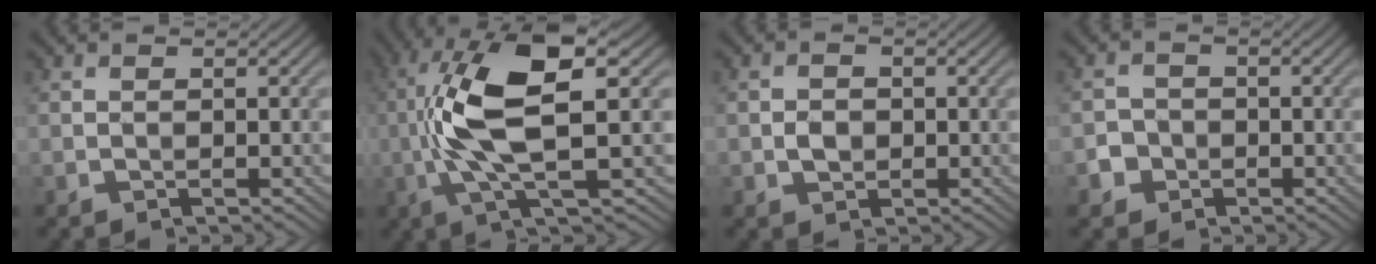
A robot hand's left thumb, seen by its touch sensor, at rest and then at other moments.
{"total": 11.9, "force": [0.4, 3.5, 11.4], "torque": [-0.240, 0.015, 0.005]}
{"total": 2.0, "force": [-0.5, 1.6, 1.0], "torque": [-0.023, -0.002, -0.013]}
{"total": 2.9, "force": [-1.2, 2.6, 0.5], "torque": [-0.008, -0.001, -0.030]}